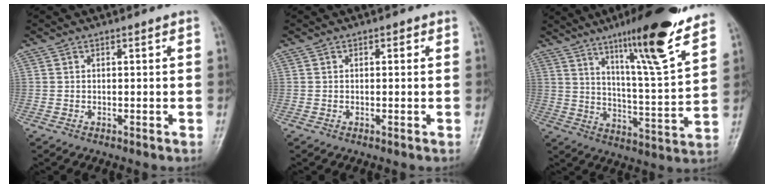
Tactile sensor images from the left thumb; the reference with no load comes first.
{"total": 0.6, "force": [0.2, 0.5, 0.4], "torque": [0.003, 0.001, -0.001]}
{"total": 17.9, "force": [12.3, 1.6, 12.9], "torque": [-0.183, -0.068, 0.192]}